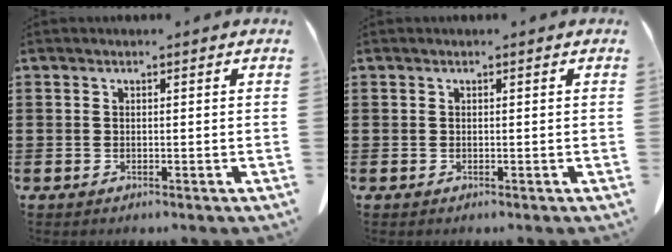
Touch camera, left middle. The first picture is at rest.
{"total": 0.0}